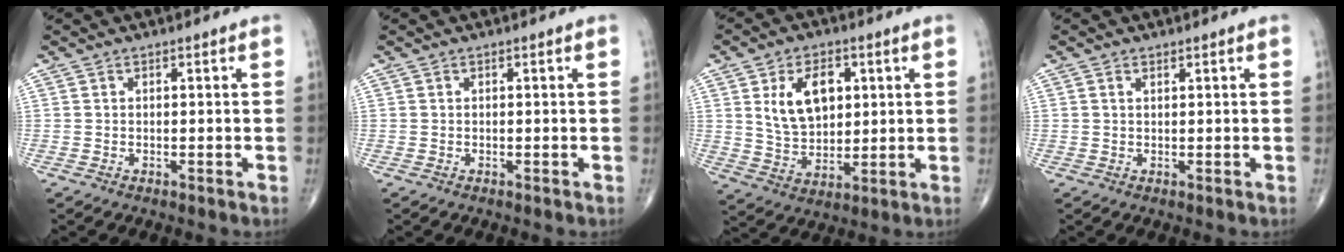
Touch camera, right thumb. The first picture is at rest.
{"total": 0.0}
{"total": 11.8, "force": [3.3, 7.6, 8.3], "torque": [-0.117, -0.013, 0.068]}
{"total": 0.7, "force": [0.4, 0.4, 0.5], "torque": [-0.011, 0.000, 0.008]}